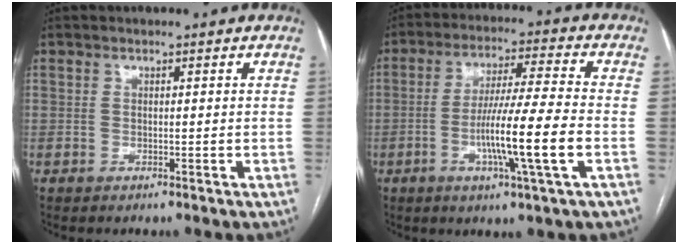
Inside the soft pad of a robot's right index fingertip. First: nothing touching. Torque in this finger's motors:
{"motor_torque": [2.08, -0.06, 0.98, 0.21]}